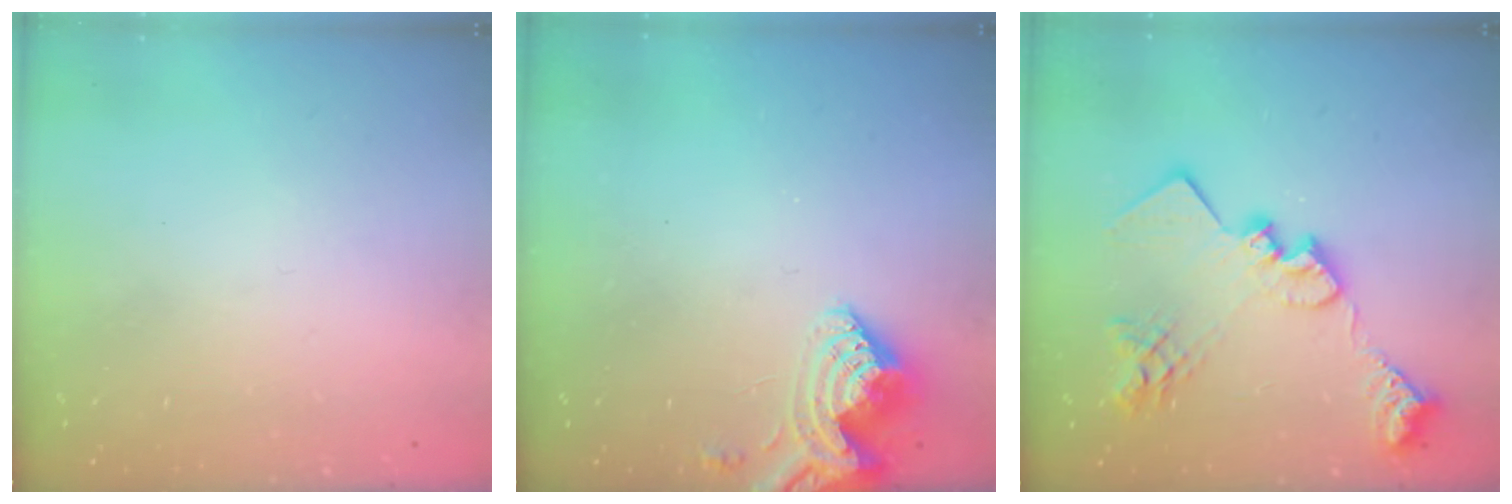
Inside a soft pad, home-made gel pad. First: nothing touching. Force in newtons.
{"total": 8.4, "press": 8.4, "slide": 0.4}
{"total": 21.9, "press": 21.8, "slide": 2.0}